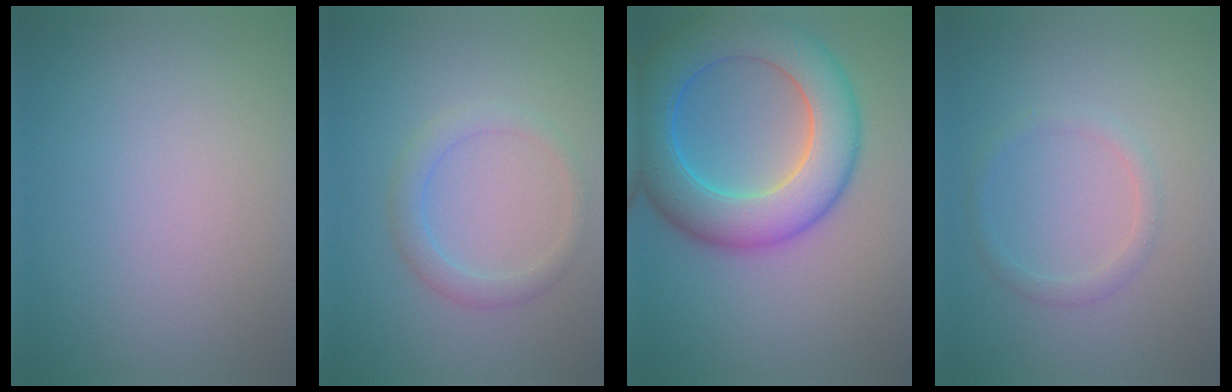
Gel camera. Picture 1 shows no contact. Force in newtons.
{"total": 2.2, "press": 2.2, "slide": 0.0}
{"total": 10.1, "press": 10.1, "slide": 0.1}
{"total": 1.5, "press": 1.5, "slide": 0.1}